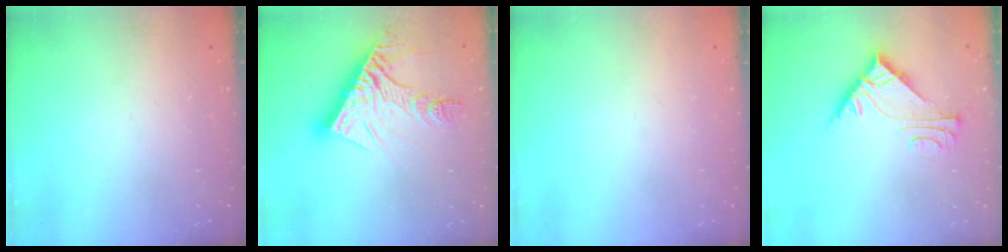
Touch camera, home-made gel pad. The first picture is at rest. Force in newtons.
{"total": 17.1, "press": 17.0, "slide": 1.8}
{"total": 0.0}
{"total": 6.9, "press": 6.8, "slide": 0.5}